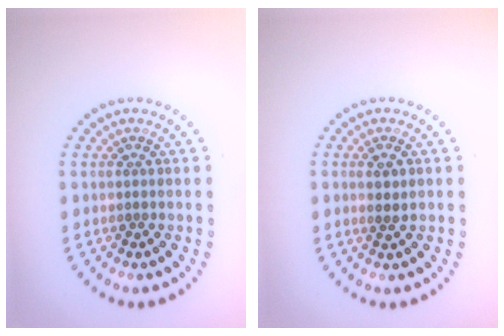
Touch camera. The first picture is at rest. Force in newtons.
{"total": 1.1, "press": 0.9, "slide": 0.7}